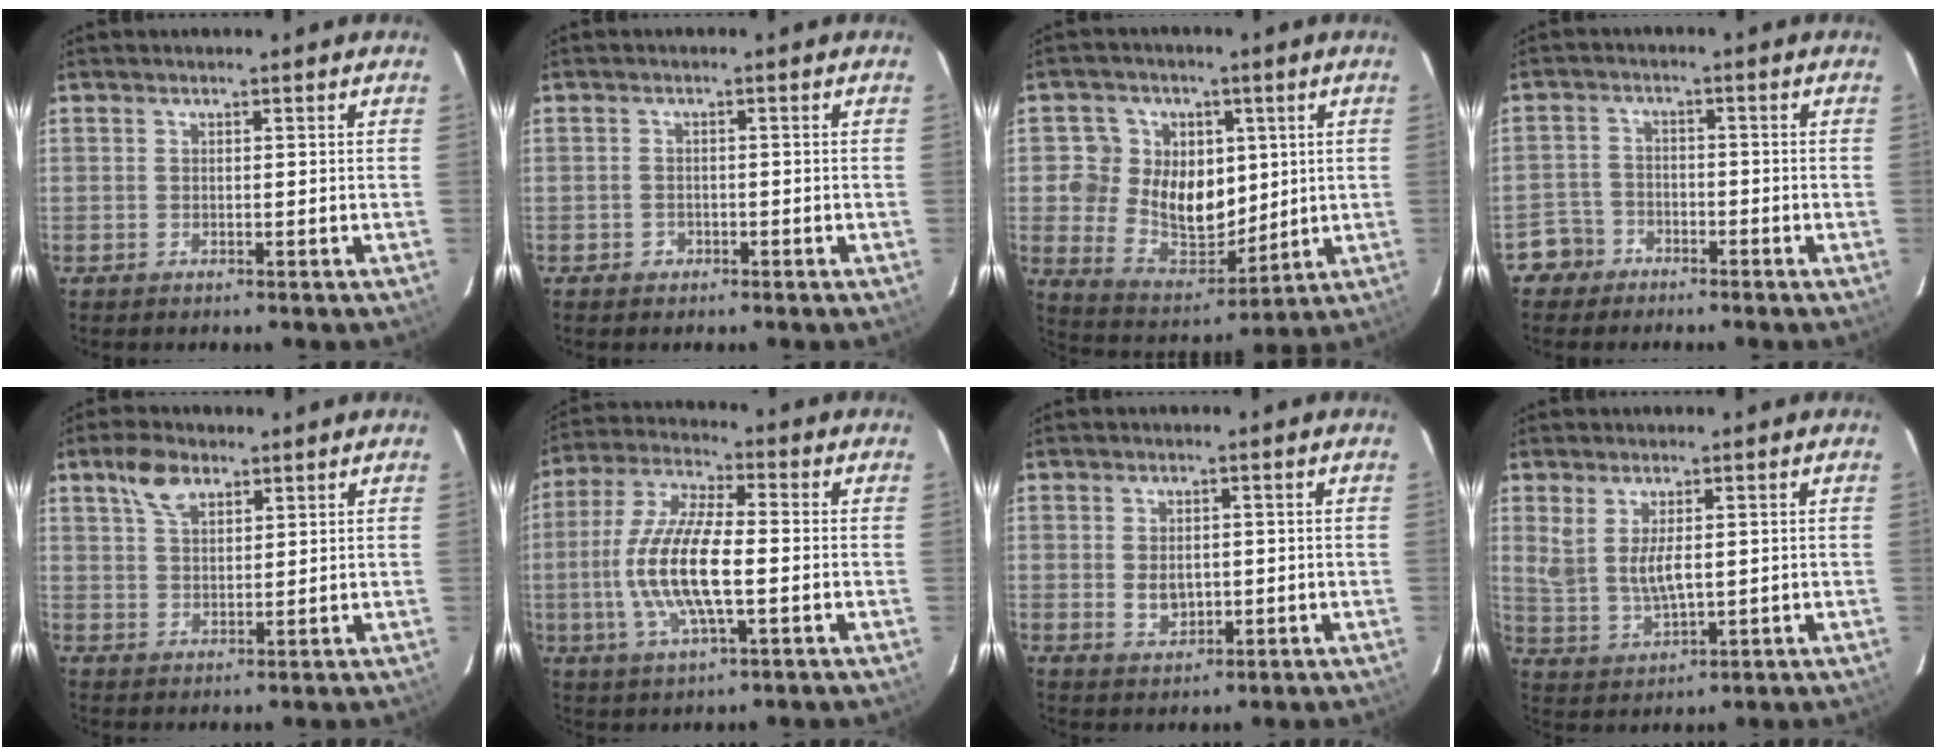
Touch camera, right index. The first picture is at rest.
{"total": 2.0, "force": [-1.2, 1.6, 0.2], "torque": [-0.006, 0.002, -0.016]}
{"total": 13.2, "force": [2.7, 11.4, 6.1], "torque": [-0.127, -0.003, 0.058]}
{"total": 4.8, "force": [-3.2, 3.6, -0.2], "torque": [-0.002, 0.018, -0.064]}
{"total": 5.8, "force": [3.5, 3.0, 3.5], "torque": [-0.065, 0.014, 0.067]}
{"total": 14.5, "force": [-2.0, 4.5, 13.6], "torque": [-0.283, 0.000, -0.041]}
{"total": 4.2, "force": [-0.2, 3.1, 2.9], "torque": [-0.051, -0.003, 0.002]}
{"total": 6.8, "force": [1.3, 3.0, 5.9], "torque": [-0.113, -0.012, 0.041]}